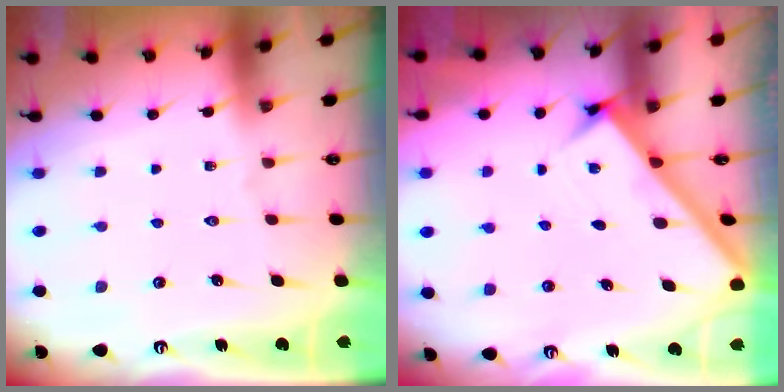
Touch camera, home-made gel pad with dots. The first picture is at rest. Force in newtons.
{"total": 2.7, "press": 2.7, "slide": 0.4}